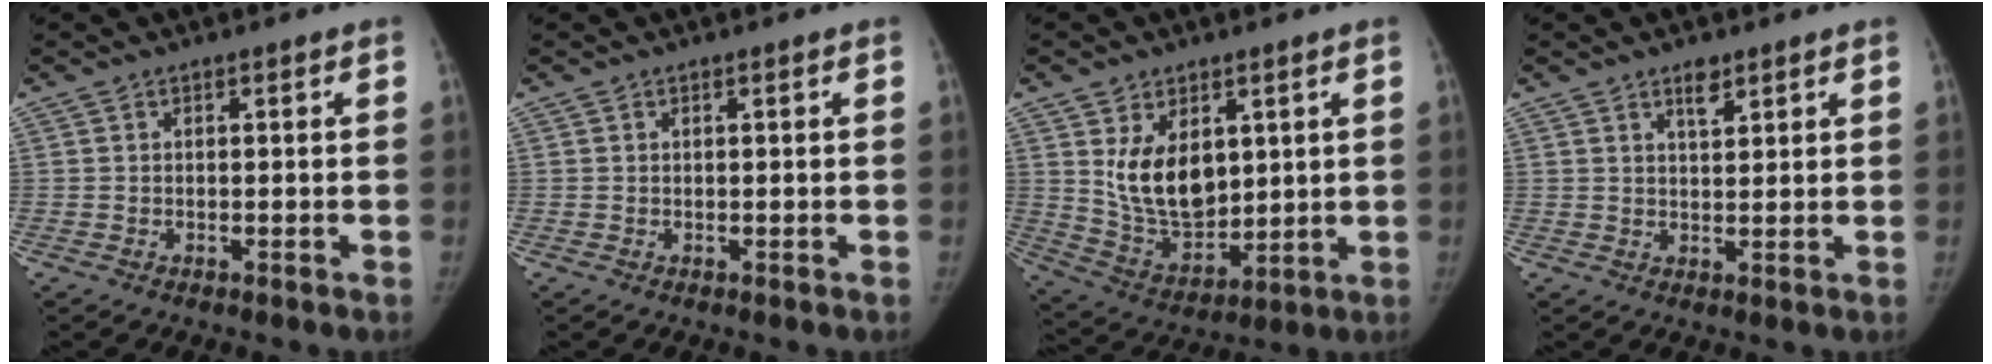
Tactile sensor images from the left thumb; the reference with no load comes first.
{"total": 0.0}
{"total": 13.0, "force": [3.7, 8.2, 9.4], "torque": [-0.124, -0.031, 0.088]}
{"total": 3.3, "force": [2.3, 1.4, 2.0], "torque": [-0.021, -0.015, 0.038]}